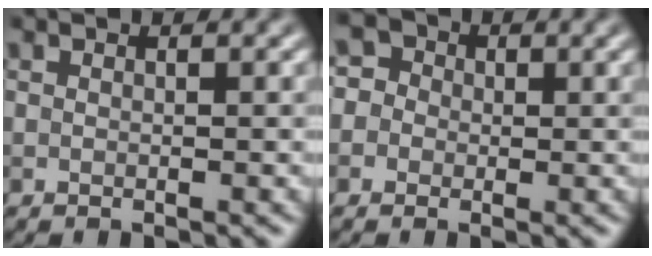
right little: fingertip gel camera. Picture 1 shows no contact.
{"total": 3.8, "force": [0.4, 3.6, 1.1], "torque": [0.007, 0.029, -0.026]}